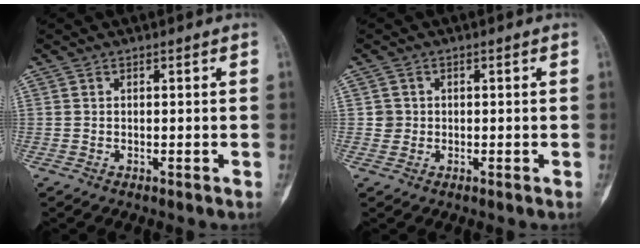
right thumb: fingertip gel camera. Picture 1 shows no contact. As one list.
[{"total": 1.8, "force": [0.3, 1.8, 0.1], "torque": [0.014, 0.004, 0.002]}]